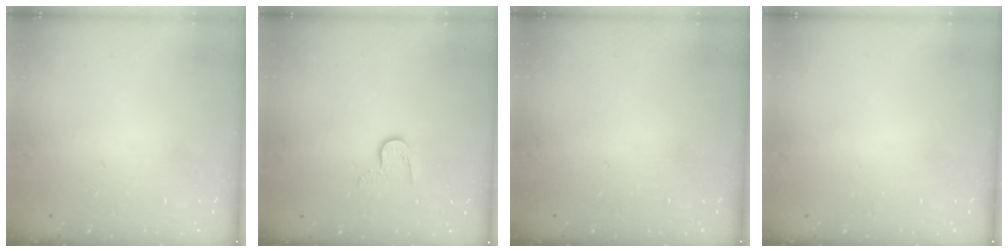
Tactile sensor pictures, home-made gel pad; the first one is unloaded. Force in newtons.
{"total": 6.3, "press": 6.3, "slide": 0.5}
{"total": 0.0}
{"total": 0.0}